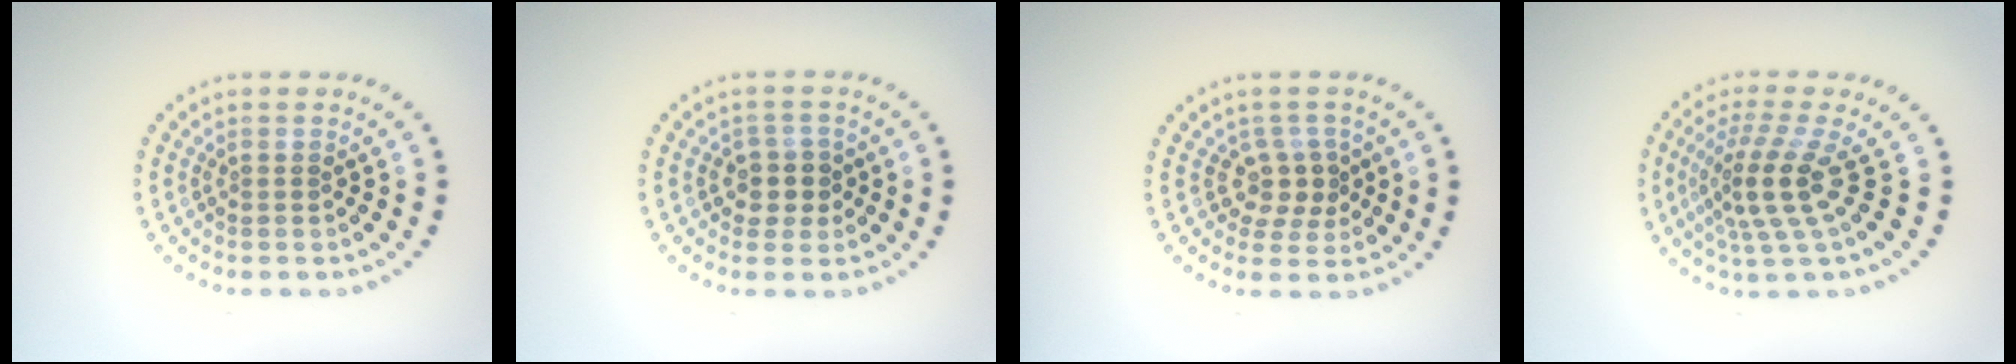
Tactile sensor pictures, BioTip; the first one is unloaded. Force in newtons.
{"total": 2.4, "press": 2.1, "slide": 1.1}
{"total": 2.5, "press": 2.0, "slide": 1.4}
{"total": 4.5, "press": 3.1, "slide": 3.2}